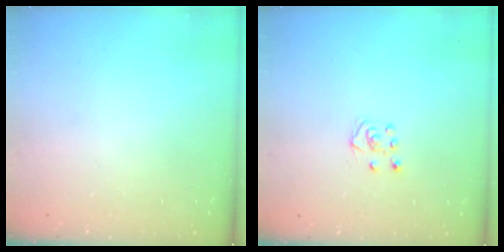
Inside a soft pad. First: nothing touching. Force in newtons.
{"total": 5.3, "press": 5.3, "slide": 0.6}